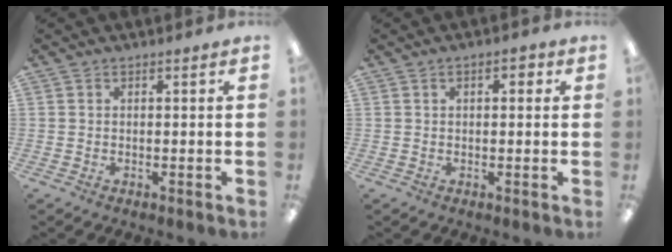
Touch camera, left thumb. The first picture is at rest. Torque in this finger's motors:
{"motor_torque": [-0.25, 0.02, -0.33, -0.09, 0.00]}